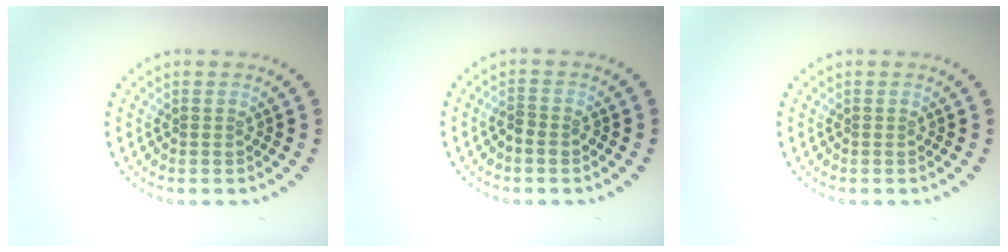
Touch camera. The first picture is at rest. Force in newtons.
{"total": 1.1, "press": 1.1, "slide": 0.4}
{"total": 0.0}